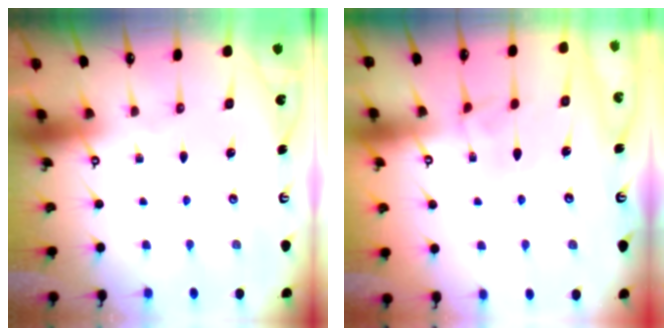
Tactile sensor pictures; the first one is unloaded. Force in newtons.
{"total": 3.9, "press": 3.9, "slide": 0.2}